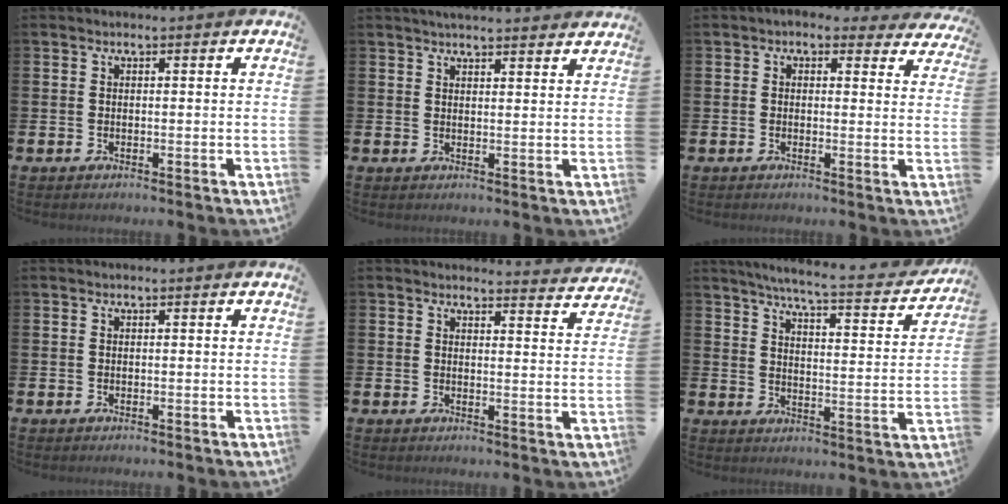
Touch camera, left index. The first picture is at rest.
{"total": 3.3, "force": [3.3, 0.1, 0.5], "torque": [-0.014, -0.014, 0.060]}
{"total": 2.4, "force": [2.1, 1.1, 0.4], "torque": [-0.007, -0.015, 0.033]}
{"total": 0.0}
{"total": 3.1, "force": [3.1, 0.2, 0.0], "torque": [0.010, -0.027, 0.052]}
{"total": 5.8, "force": [5.3, 0.1, 2.4], "torque": [-0.054, -0.046, 0.082]}